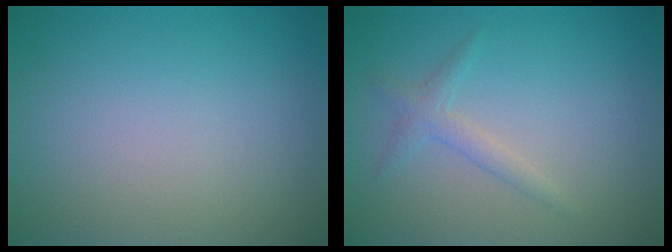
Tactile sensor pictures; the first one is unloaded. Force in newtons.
{"total": 1.5, "press": 1.5, "slide": 0.1}